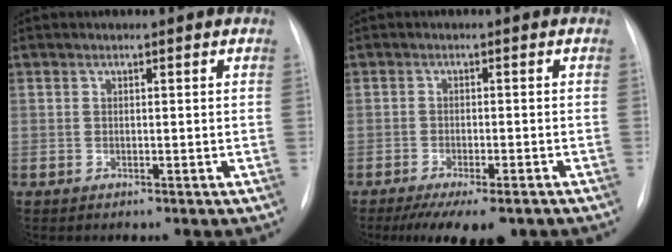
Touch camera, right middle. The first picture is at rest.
{"total": 9.5, "force": [-7.0, 2.7, 5.9], "torque": [-0.078, -0.013, -0.100]}